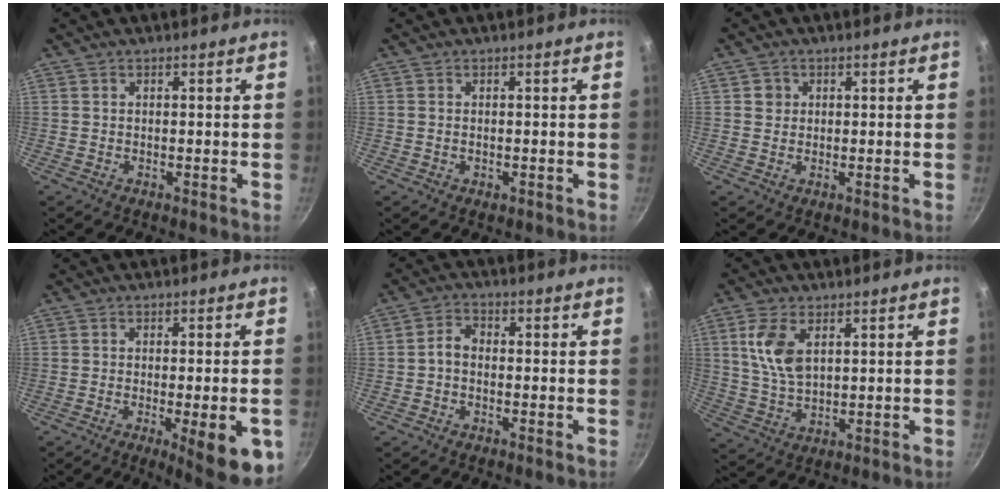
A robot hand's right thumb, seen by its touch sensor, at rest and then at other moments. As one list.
[{"total": 0.8, "force": [-0.2, 0.5, 0.6], "torque": [-0.009, 0.000, -0.003]}, {"total": 2.1, "force": [0.4, 2.0, 0.5], "torque": [0.004, 0.004, 0.003]}, {"total": 11.4, "force": [-3.8, 2.7, 10.4], "torque": [-0.120, 0.003, -0.047]}, {"total": 3.1, "force": [-0.9, 2.2, 2.0], "torque": [-0.035, 0.021, -0.025]}, {"total": 8.2, "force": [2.8, 4.5, 6.3], "torque": [-0.120, -0.015, 0.058]}]